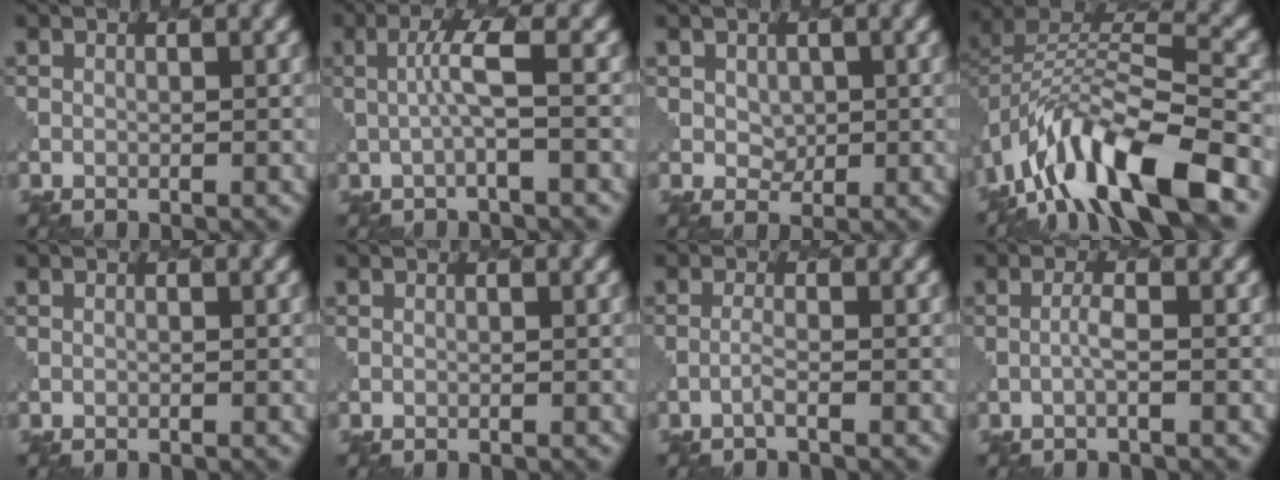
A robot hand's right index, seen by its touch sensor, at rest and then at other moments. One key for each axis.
{"total": 3.0, "fx": 0.3, "fy": 0.3, "fz": 2.9, "tx": -0.055, "ty": -0.001, "tz": 0.004}
{"total": 1.6, "fx": 0.6, "fy": 1.4, "fz": 0.6, "tx": -0.009, "ty": -0.006, "tz": 0.014}
{"total": 12.1, "fx": -7.2, "fy": 4.3, "fz": 8.8, "tx": -0.154, "ty": 0.013, "tz": -0.131}
{"total": 0.0}
{"total": 0.0}
{"total": 1.0, "fx": -0.5, "fy": 0.2, "fz": 0.8, "tx": -0.008, "ty": 0.004, "tz": -0.020}
{"total": 1.1, "fx": -0.2, "fy": 0.2, "fz": 1.0, "tx": -0.018, "ty": 0.003, "tz": -0.007}